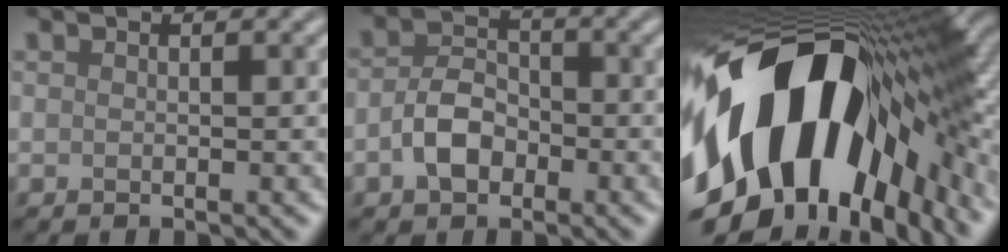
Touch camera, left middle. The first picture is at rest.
{"total": 3.7, "force": [-1.4, 2.5, 2.3], "torque": [-0.045, 0.006, -0.030]}
{"total": 19.2, "force": [-2.6, 11.0, 15.5], "torque": [-0.284, -0.024, -0.046]}